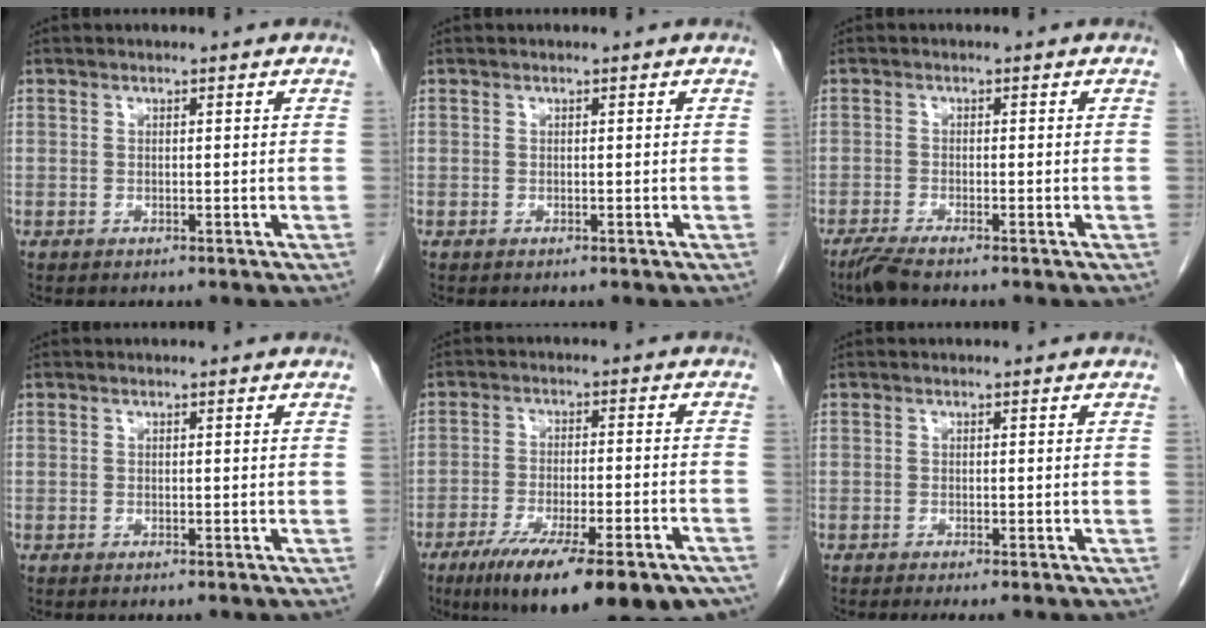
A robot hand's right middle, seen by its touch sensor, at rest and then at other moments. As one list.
[{"total": 0.0}, {"total": 2.6, "force": [-2.2, -0.1, 1.5], "torque": [-0.038, -0.008, -0.046]}, {"total": 0.0}, {"total": 20.9, "force": [-14.8, 4.1, 14.3], "torque": [-0.172, -0.024, -0.215]}, {"total": 3.1, "force": [-2.6, 0.0, 1.7], "torque": [-0.018, -0.006, -0.035]}]